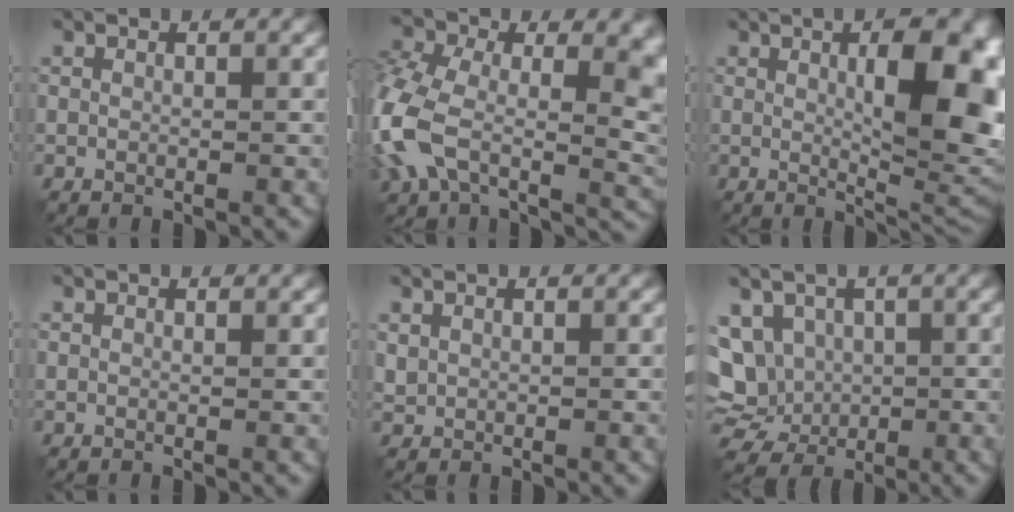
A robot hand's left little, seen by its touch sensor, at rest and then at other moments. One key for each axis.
{"total": 14.5, "fx": -1.2, "fy": 8.8, "fz": 11.4, "tx": -0.262, "ty": -0.024, "tz": -0.022}
{"total": 11.0, "fx": 1.6, "fy": 3.5, "fz": 10.3, "tx": -0.127, "ty": 0.002, "tz": 0.029}
{"total": 0.5, "fx": 0.4, "fy": 0.1, "fz": 0.3, "tx": -0.006, "ty": -0.002, "tz": 0.003}
{"total": 0.7, "fx": 0.5, "fy": 0.6, "fz": 0.2, "tx": -0.005, "ty": -0.001, "tz": 0.014}
{"total": 8.8, "fx": 0.8, "fy": 7.6, "fz": 4.4, "tx": -0.098, "ty": 0.010, "tz": -0.002}